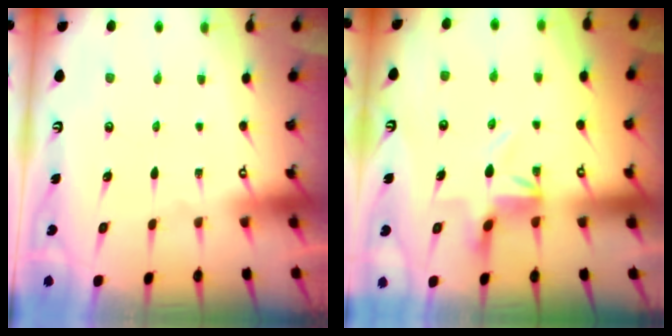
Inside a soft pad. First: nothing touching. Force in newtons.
{"total": 4.4, "press": 4.4, "slide": 0.5}